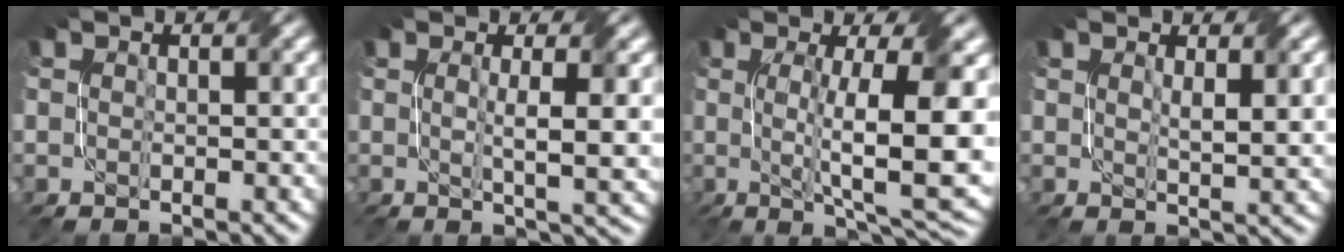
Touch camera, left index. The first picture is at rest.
{"total": 4.4, "force": [0.5, 0.8, 4.3], "torque": [-0.068, -0.005, 0.009]}
{"total": 11.9, "force": [0.6, 2.8, 11.6], "torque": [-0.168, -0.004, 0.014]}
{"total": 2.5, "force": [1.1, 0.4, 2.2], "torque": [-0.038, -0.001, 0.022]}